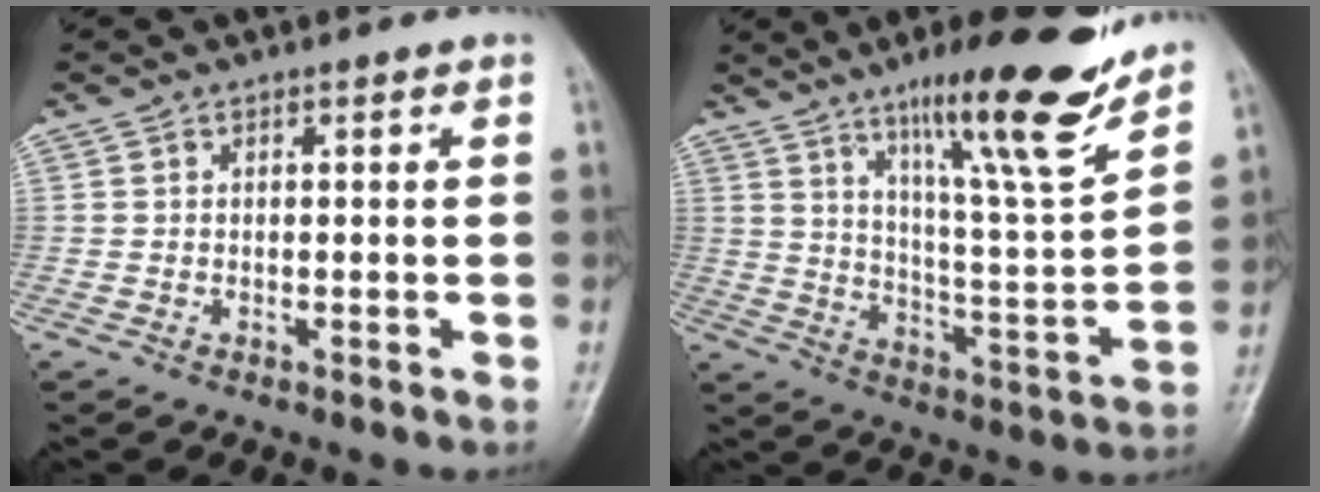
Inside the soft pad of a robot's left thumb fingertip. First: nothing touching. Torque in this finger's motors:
{"motor_torque": [0.81, 0.41, 1.41, -1.37, 0.27]}